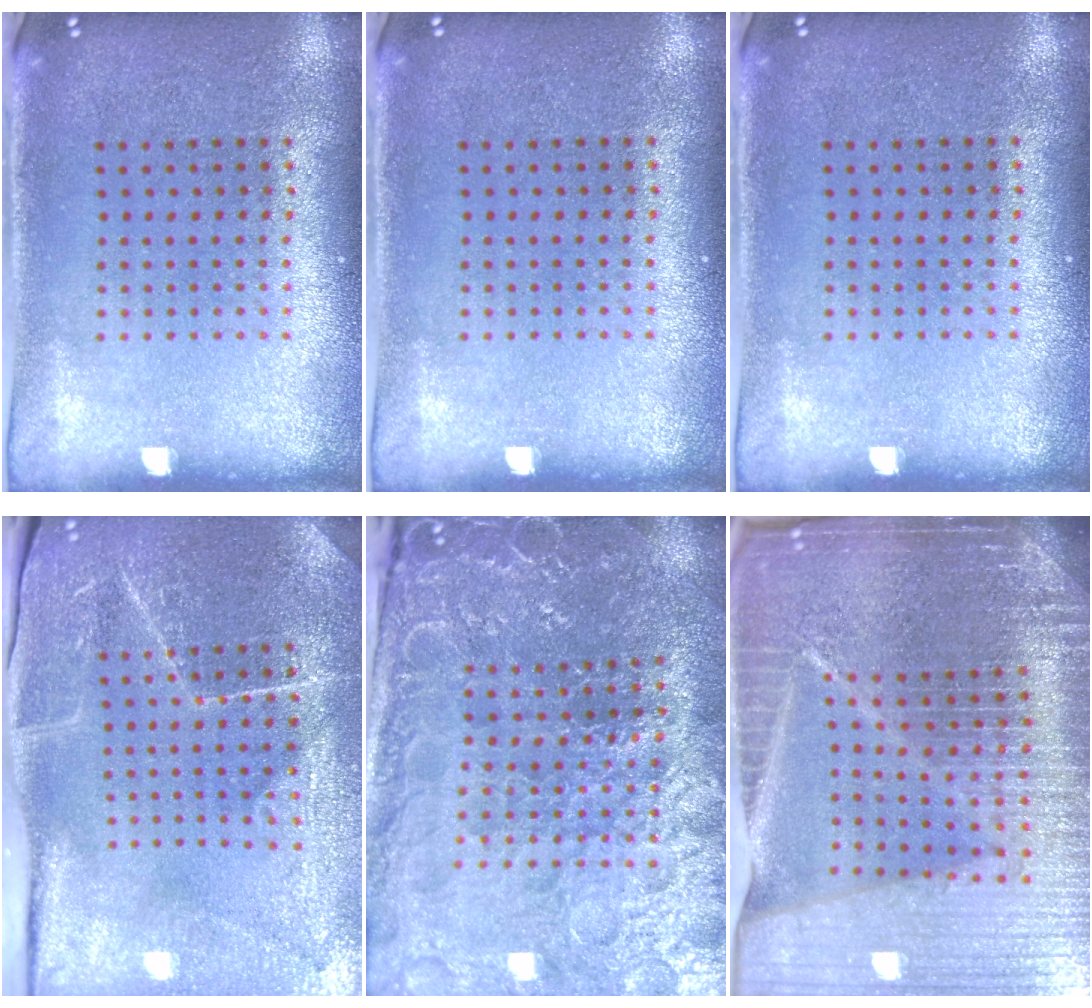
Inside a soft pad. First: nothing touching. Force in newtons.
{"total": 0.0}
{"total": 0.0}
{"total": 3.8, "press": 3.8, "slide": 0.2}
{"total": 4.6, "press": 4.5, "slide": 1.1}
{"total": 7.2, "press": 6.1, "slide": 3.8}